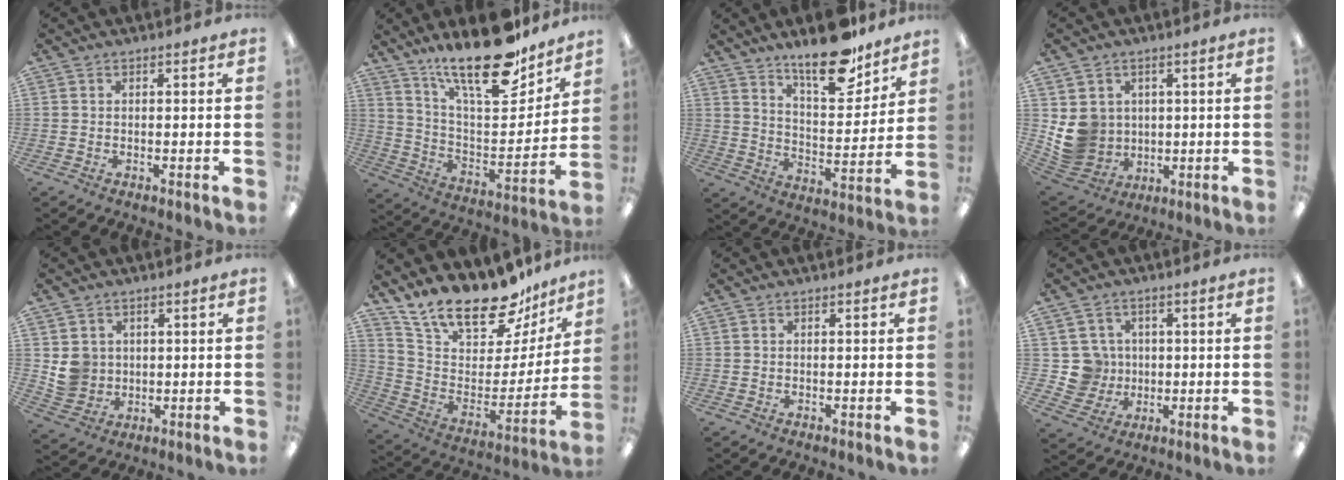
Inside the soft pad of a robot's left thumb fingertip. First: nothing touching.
{"total": 23.0, "force": [17.4, 7.3, 13.1], "torque": [-0.216, -0.113, 0.297]}
{"total": 16.7, "force": [13.1, 5.8, 8.5], "torque": [-0.126, -0.085, 0.225]}
{"total": 8.9, "force": [1.3, 8.6, 1.9], "torque": [-0.058, -0.011, 0.036]}
{"total": 6.3, "force": [1.7, 6.0, 1.1], "torque": [-0.016, 0.003, 0.037]}
{"total": 21.6, "force": [17.8, 8.0, 9.4], "torque": [-0.155, -0.131, 0.311]}
{"total": 0.0}
{"total": 7.9, "force": [1.1, 7.8, 0.8], "torque": [-0.029, 0.004, 0.031]}